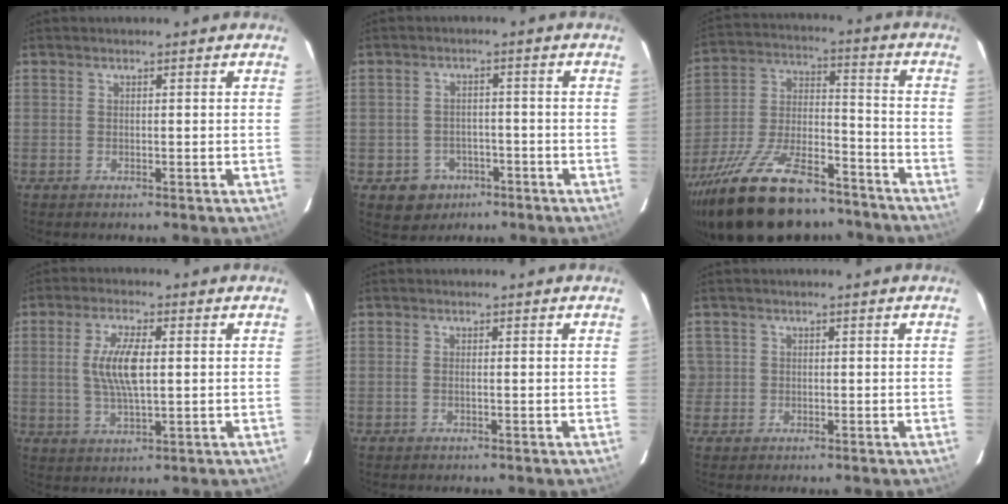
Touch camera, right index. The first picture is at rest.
{"total": 6.2, "force": [-3.1, 5.2, 1.1], "torque": [-0.037, 0.019, -0.031]}
{"total": 25.9, "force": [-19.1, 10.3, 14.2], "torque": [-0.277, -0.008, -0.297]}
{"total": 8.0, "force": [0.9, 2.6, 7.5], "torque": [-0.148, 0.002, 0.019]}
{"total": 0.7, "force": [-0.1, 0.1, 0.6], "torque": [-0.015, 0.001, -0.004]}
{"total": 2.4, "force": [-0.1, 2.4, -0.1], "torque": [0.011, 0.015, 0.002]}